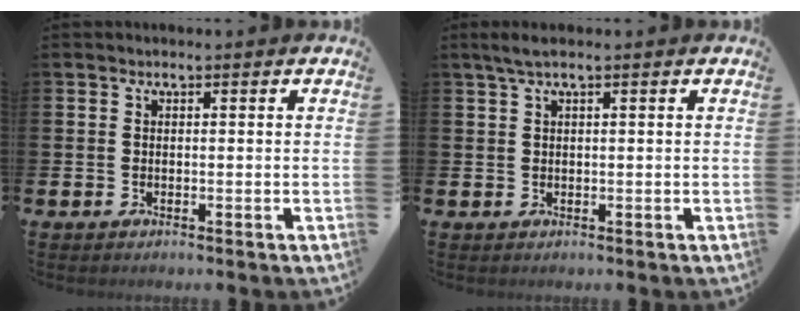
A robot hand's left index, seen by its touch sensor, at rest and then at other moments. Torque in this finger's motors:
{"motor_torque": [0.05, -0.02, 0.20, 0.05]}